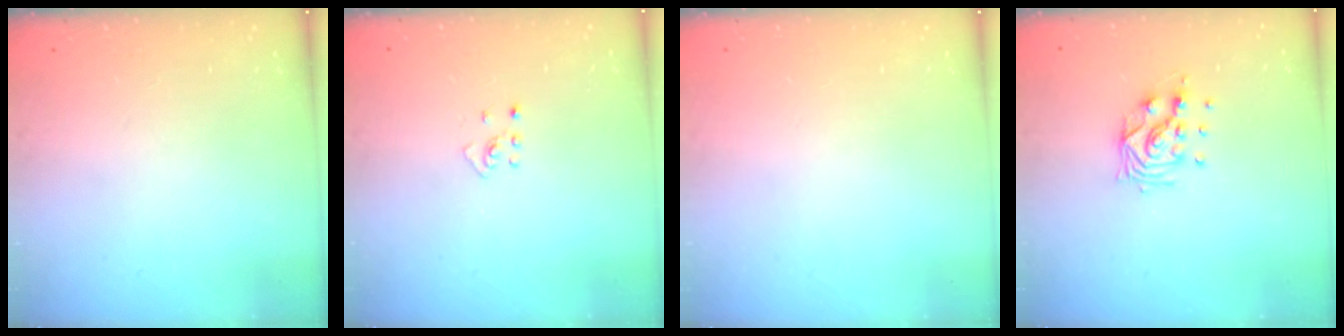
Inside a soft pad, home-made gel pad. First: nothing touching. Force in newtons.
{"total": 2.7, "press": 2.7, "slide": 0.5}
{"total": 0.0}
{"total": 10.0, "press": 9.9, "slide": 1.2}